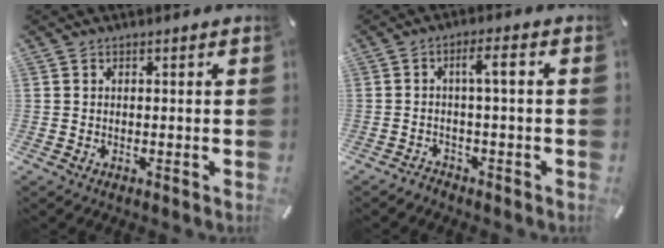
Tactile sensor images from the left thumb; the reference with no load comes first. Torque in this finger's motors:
{"motor_torque": [0.03, 0.53, 0.45, 0.06, 0.14]}